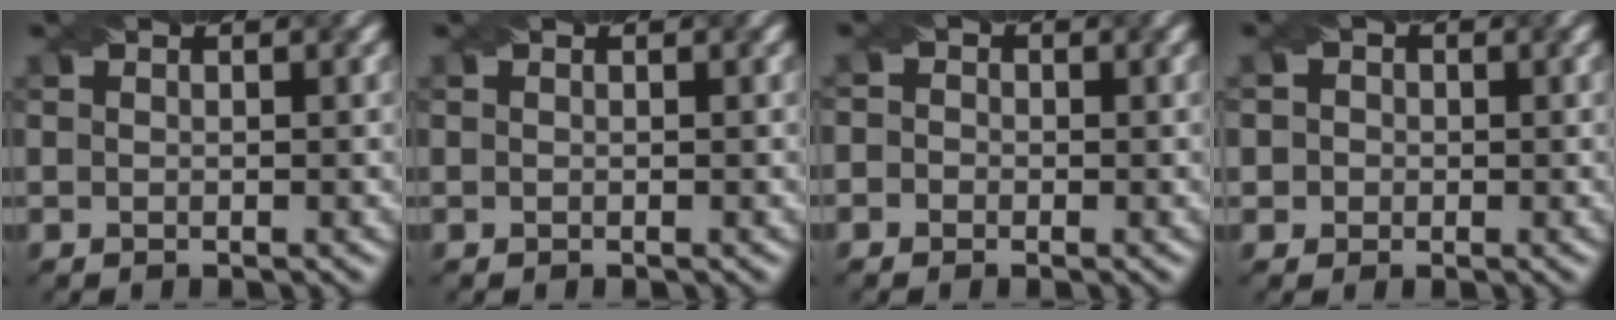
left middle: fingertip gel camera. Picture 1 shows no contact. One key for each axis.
{"total": 0.0}
{"total": 1.6, "fx": 0.0, "fy": 1.5, "fz": 0.6, "tx": 0.006, "ty": 0.005, "tz": -0.018}
{"total": 2.7, "fx": 0.7, "fy": 2.5, "fz": 0.9, "tx": 0.004, "ty": 0.018, "tz": -0.001}